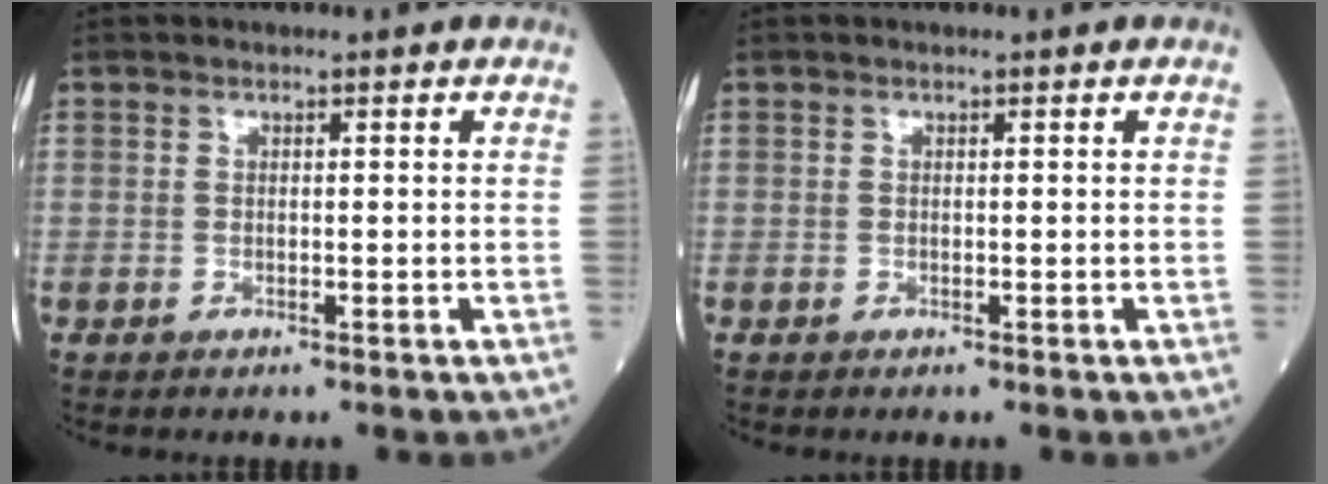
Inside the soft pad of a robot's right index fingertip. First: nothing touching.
{"total": 0.0}